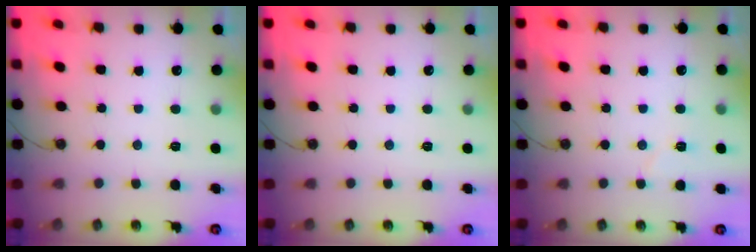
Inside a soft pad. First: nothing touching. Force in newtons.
{"total": 0.0}
{"total": 4.8, "press": 4.1, "slide": 2.5}